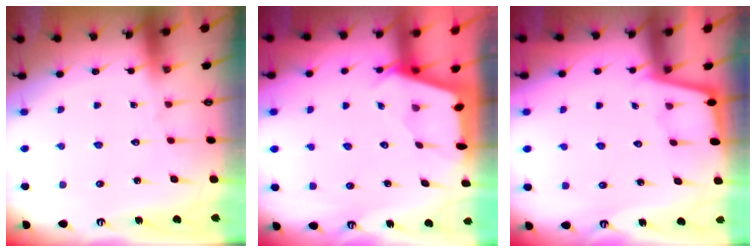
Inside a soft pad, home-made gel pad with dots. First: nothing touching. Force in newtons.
{"total": 2.5, "press": 2.5, "slide": 0.3}
{"total": 1.9, "press": 1.8, "slide": 0.3}